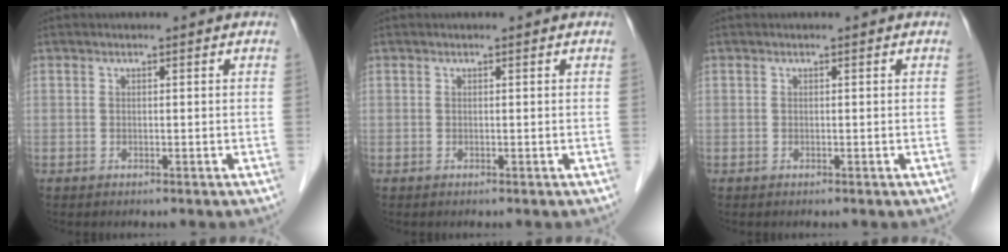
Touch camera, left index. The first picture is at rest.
{"total": 0.0}
{"total": 0.0}